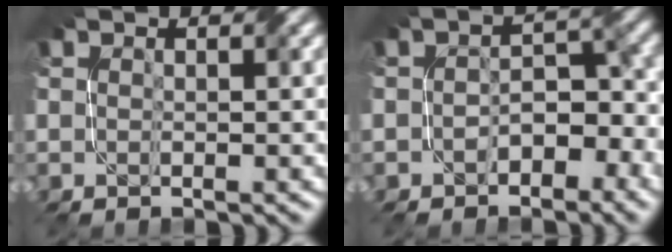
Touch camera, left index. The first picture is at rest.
{"total": 3.6, "force": [-1.5, 2.3, 2.4], "torque": [-0.023, 0.009, -0.022]}